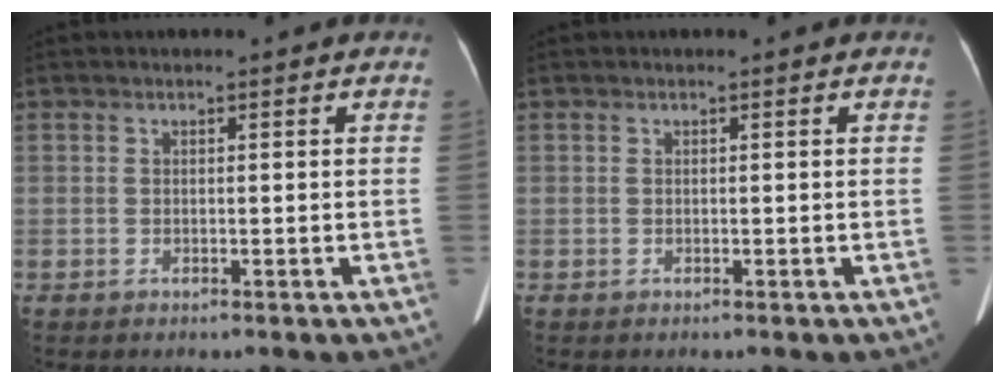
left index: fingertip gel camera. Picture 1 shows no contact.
{"total": 0.0}